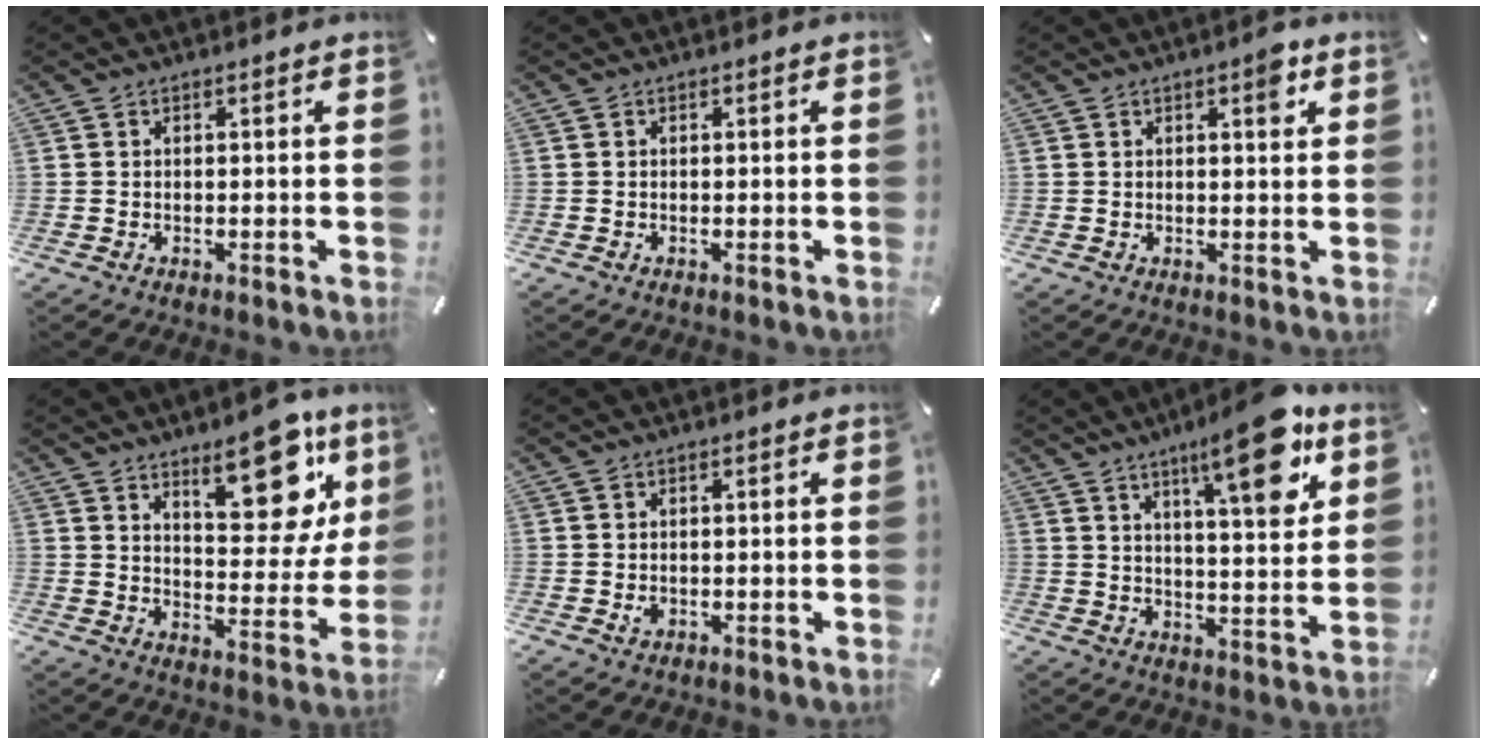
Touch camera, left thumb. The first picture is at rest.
{"total": 0.0}
{"total": 4.0, "force": [1.9, 1.4, 3.2], "torque": [-0.029, -0.009, 0.023]}
{"total": 18.6, "force": [11.8, 8.5, 11.6], "torque": [-0.135, -0.084, 0.193]}
{"total": 1.1, "force": [-0.1, 0.8, 0.6], "torque": [-0.005, -0.002, -0.004]}
{"total": 17.0, "force": [9.8, 5.1, 13.0], "torque": [-0.176, -0.049, 0.148]}